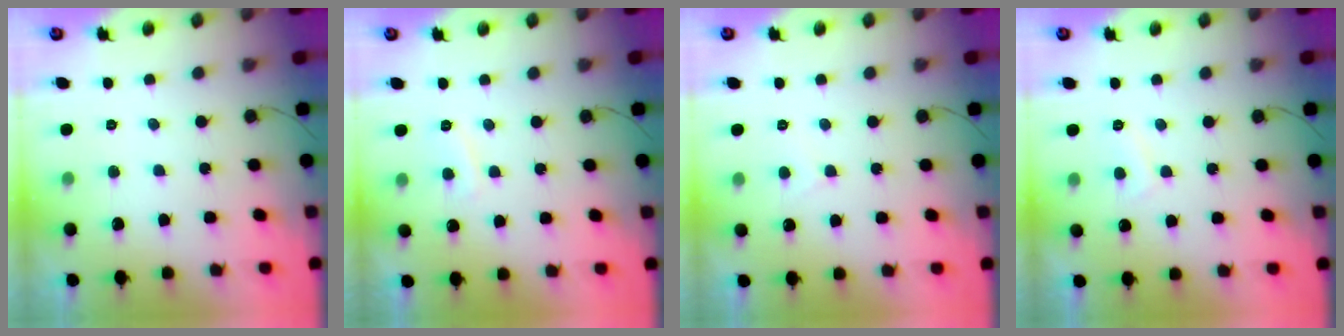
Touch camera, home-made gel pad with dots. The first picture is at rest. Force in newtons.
{"total": 2.1, "press": 2.0, "slide": 0.7}
{"total": 2.3, "press": 2.3, "slide": 0.2}
{"total": 1.9, "press": 1.8, "slide": 0.4}